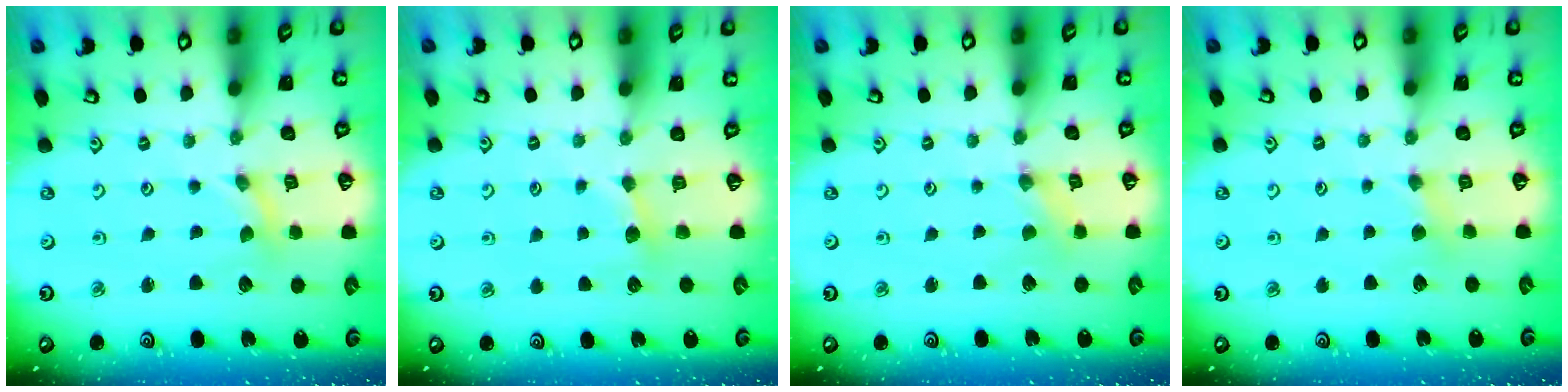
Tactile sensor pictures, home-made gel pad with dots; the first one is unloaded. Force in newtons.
{"total": 4.1, "press": 4.0, "slide": 0.6}
{"total": 0.0}
{"total": 2.5, "press": 2.5, "slide": 0.4}